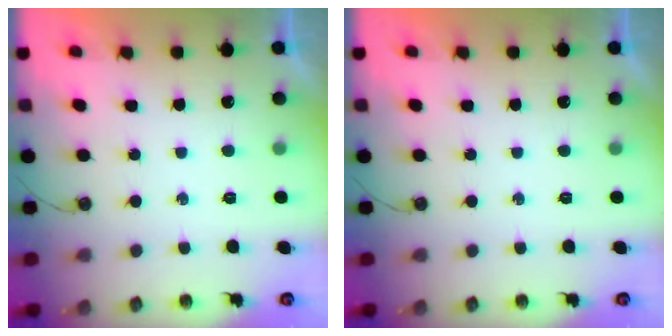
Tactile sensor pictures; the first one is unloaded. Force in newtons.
{"total": 0.0}